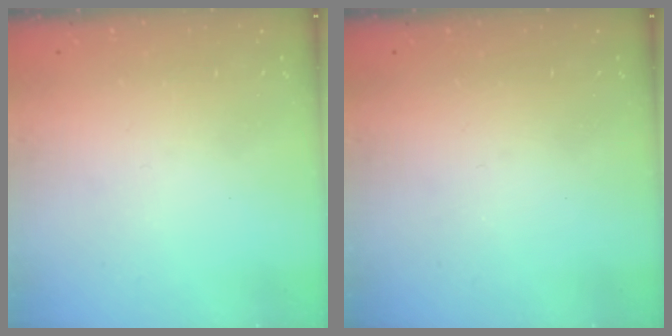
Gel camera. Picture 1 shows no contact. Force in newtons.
{"total": 0.0}